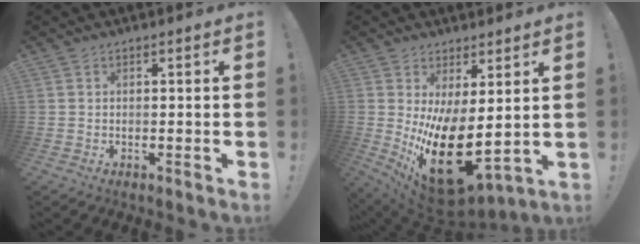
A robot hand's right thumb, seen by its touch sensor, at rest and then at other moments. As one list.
[{"total": 18.2, "force": [-0.9, 8.6, 16.0], "torque": [-0.257, -0.022, 0.005]}]